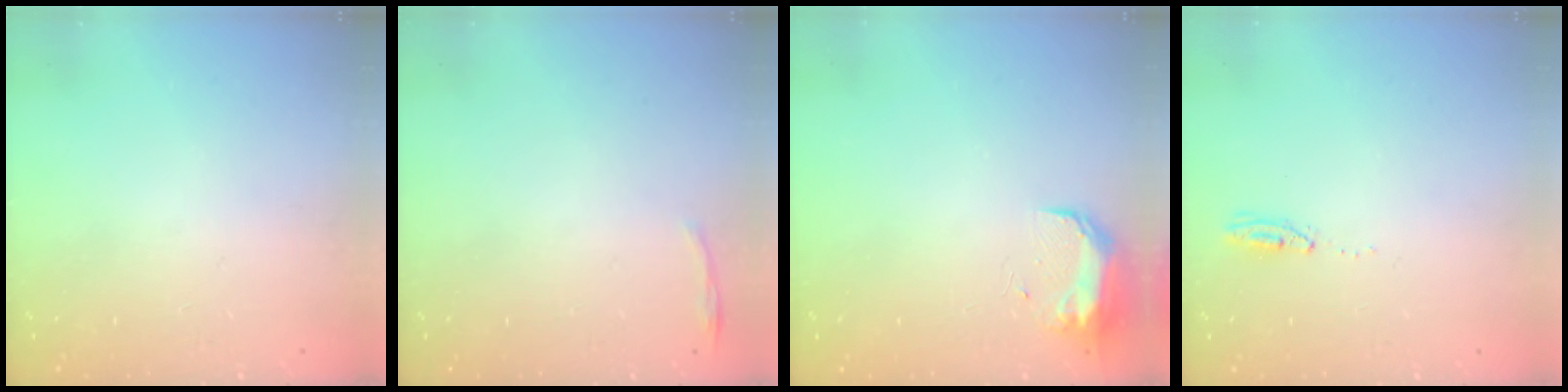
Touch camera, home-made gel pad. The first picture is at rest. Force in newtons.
{"total": 3.0, "press": 2.9, "slide": 0.8}
{"total": 9.1, "press": 9.0, "slide": 0.5}
{"total": 3.6, "press": 3.4, "slide": 1.0}